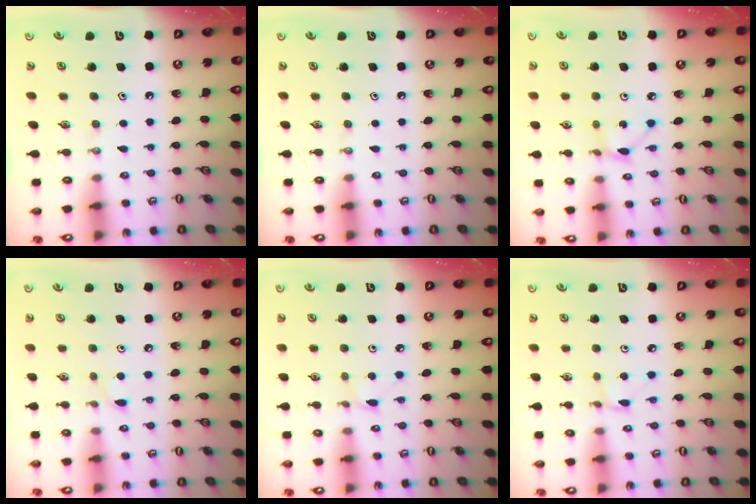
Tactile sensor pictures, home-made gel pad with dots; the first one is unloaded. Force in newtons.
{"total": 0.0}
{"total": 1.9, "press": 1.9, "slide": 0.2}
{"total": 4.3, "press": 4.3, "slide": 0.5}
{"total": 2.8, "press": 2.7, "slide": 0.4}
{"total": 1.7, "press": 1.7, "slide": 0.0}